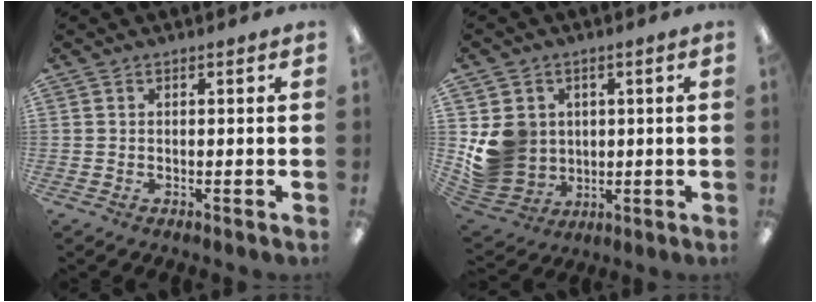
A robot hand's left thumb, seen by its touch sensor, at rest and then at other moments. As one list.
[{"total": 10.1, "force": [1.5, 9.6, 2.8], "torque": [-0.075, -0.004, 0.041]}]